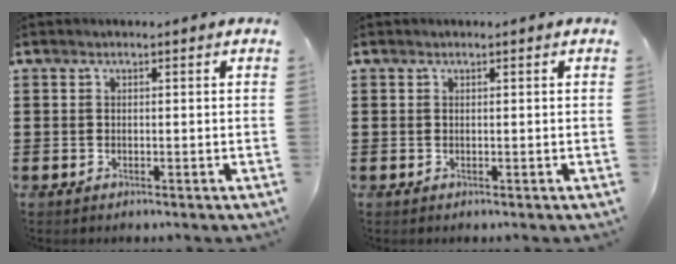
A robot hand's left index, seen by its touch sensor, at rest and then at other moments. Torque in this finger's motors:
{"motor_torque": [0.00, 0.00, 0.00, 0.00]}